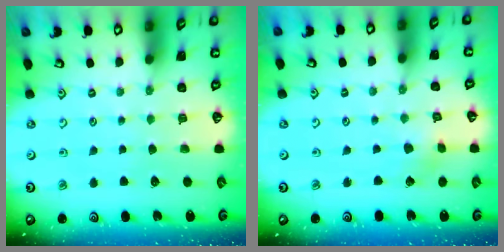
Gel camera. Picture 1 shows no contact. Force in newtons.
{"total": 2.1, "press": 2.1, "slide": 0.1}